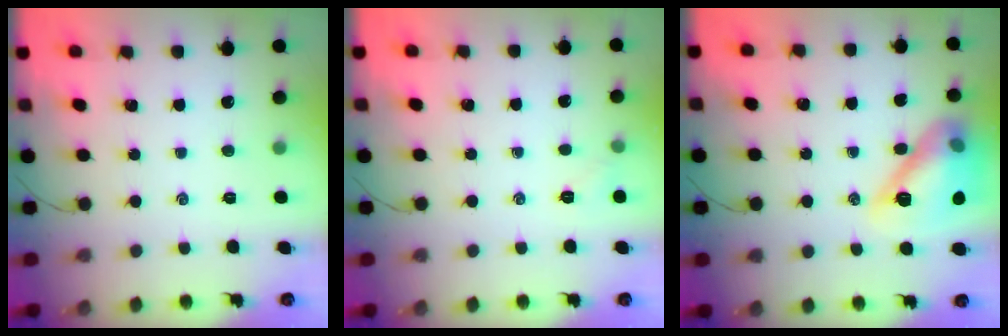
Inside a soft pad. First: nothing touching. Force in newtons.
{"total": 3.9, "press": 3.7, "slide": 1.1}
{"total": 16.2, "press": 16.1, "slide": 2.0}